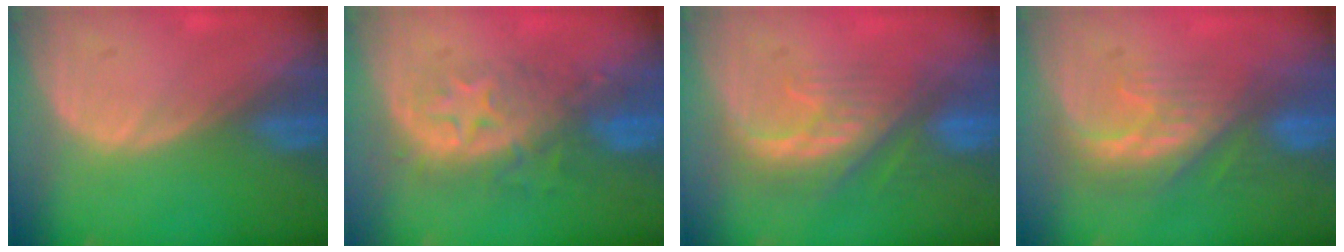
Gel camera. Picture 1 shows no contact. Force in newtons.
{"total": 8.2, "press": 7.7, "slide": 2.8}
{"total": 8.3, "press": 7.5, "slide": 3.5}
{"total": 8.3, "press": 7.2, "slide": 4.0}